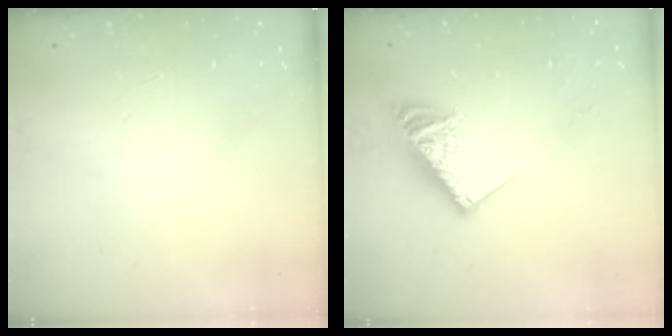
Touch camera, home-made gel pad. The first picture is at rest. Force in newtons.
{"total": 12.1, "press": 12.0, "slide": 1.1}